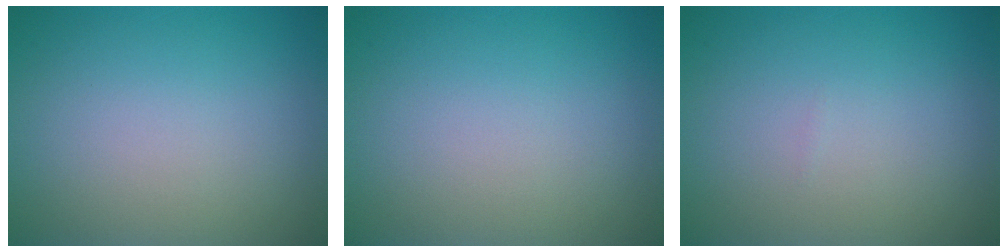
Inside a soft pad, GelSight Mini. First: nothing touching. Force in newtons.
{"total": 0.0}
{"total": 0.0}